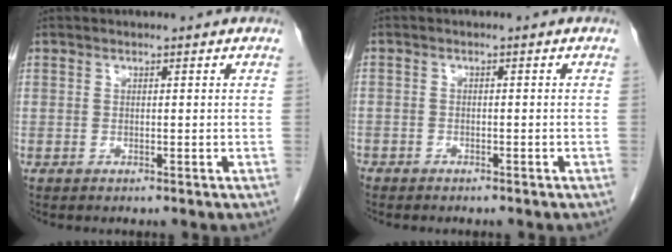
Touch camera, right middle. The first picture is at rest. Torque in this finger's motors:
{"motor_torque": [1.07, -1.06, 0.21, -0.18]}